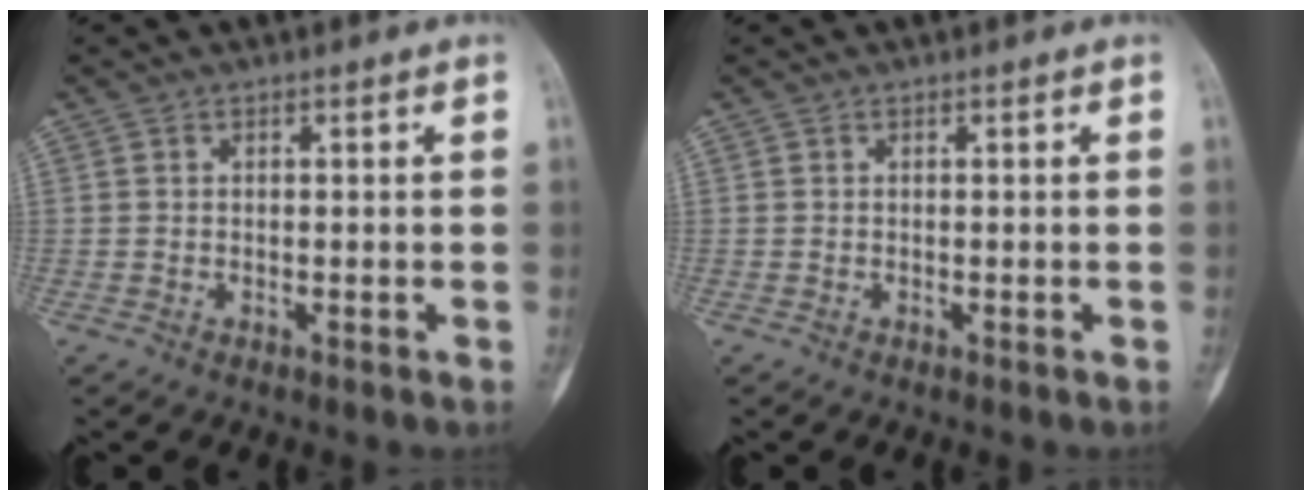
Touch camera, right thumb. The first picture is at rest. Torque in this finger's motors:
{"motor_torque": [0.13, -0.04, 0.11, 0.01, 0.03]}